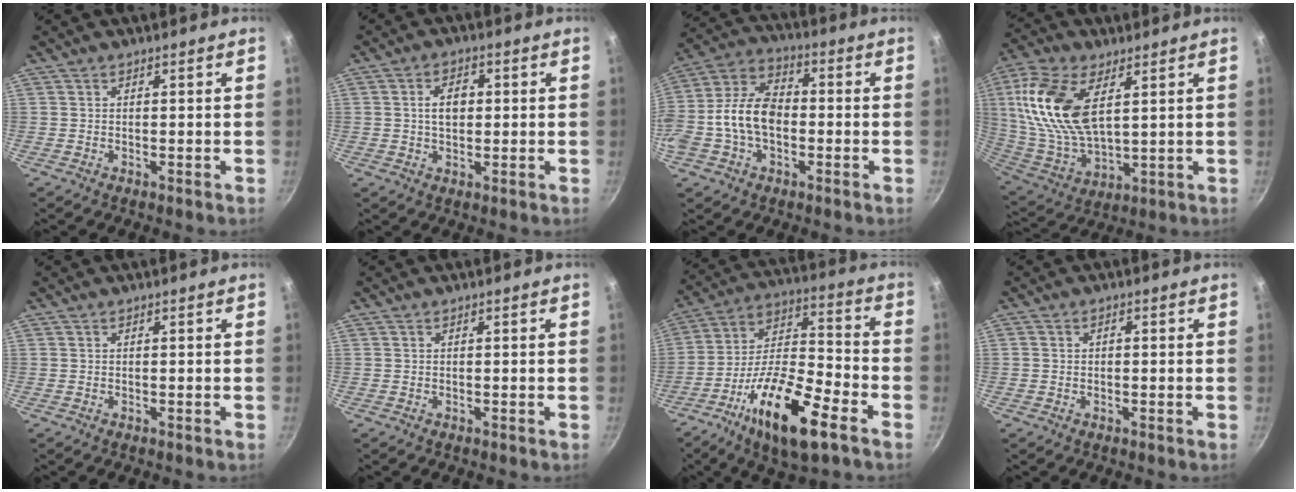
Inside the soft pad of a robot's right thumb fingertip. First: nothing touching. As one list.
[{"total": 4.9, "force": [0.6, 3.3, 3.6], "torque": [-0.043, 0.008, 0.008]}, {"total": 13.0, "force": [-1.9, 8.7, 9.4], "torque": [-0.156, 0.040, -0.050]}, {"total": 18.7, "force": [5.8, 9.8, 14.8], "torque": [-0.292, -0.019, 0.118]}, {"total": 0.0}, {"total": 0.0}, {"total": 19.8, "force": [-10.3, 6.1, 15.8], "torque": [-0.262, 0.049, -0.189]}, {"total": 0.8, "force": [-0.2, 0.6, 0.4], "torque": [-0.009, 0.005, -0.006]}]